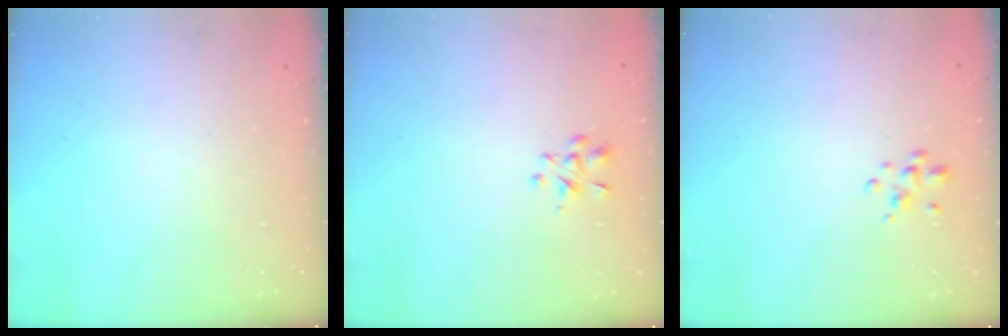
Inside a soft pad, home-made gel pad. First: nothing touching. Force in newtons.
{"total": 2.9, "press": 2.7, "slide": 1.2}
{"total": 2.3, "press": 2.2, "slide": 0.3}